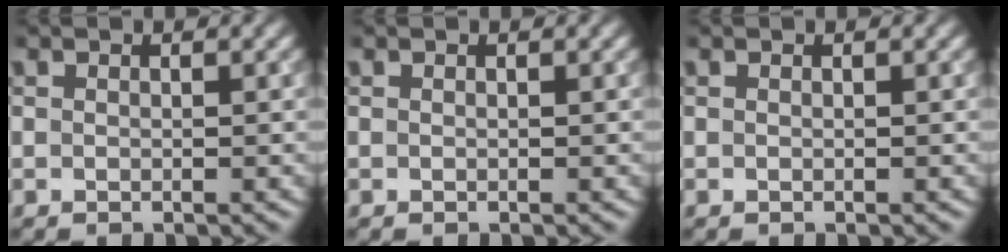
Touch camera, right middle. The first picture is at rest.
{"total": 0.0}
{"total": 0.0}